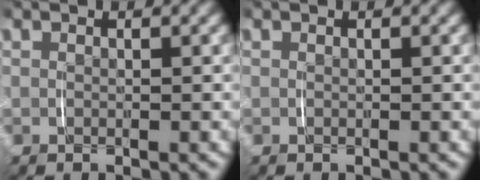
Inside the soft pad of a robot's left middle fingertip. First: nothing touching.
{"total": 0.0}